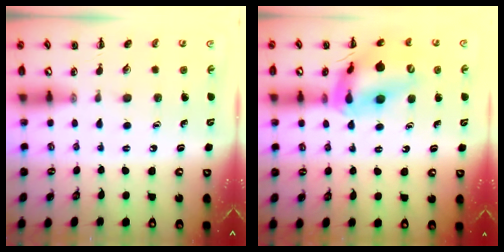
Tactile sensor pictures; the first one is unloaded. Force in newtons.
{"total": 17.4, "press": 17.0, "slide": 4.0}